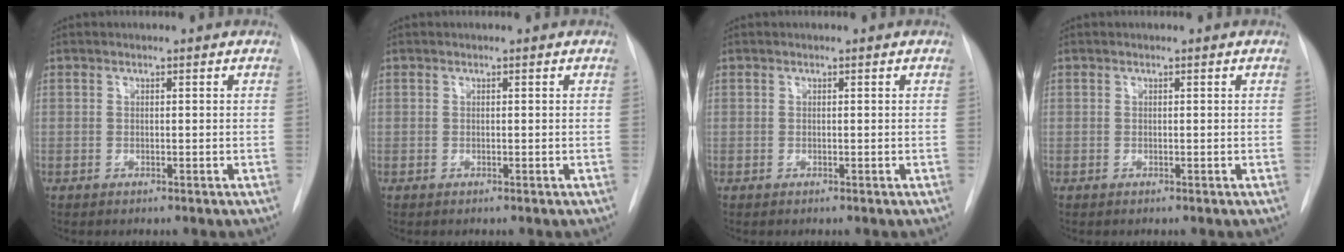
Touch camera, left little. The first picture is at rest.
{"total": 0.0}
{"total": 0.0}
{"total": 0.0}